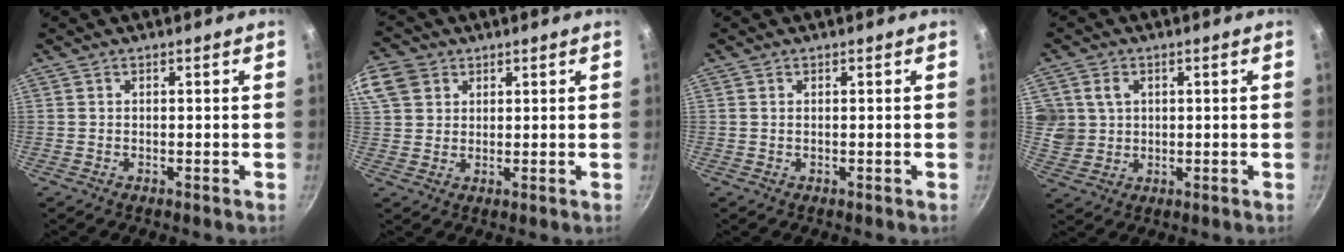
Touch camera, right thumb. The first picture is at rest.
{"total": 11.2, "force": [4.8, 9.0, 4.8], "torque": [-0.109, 0.017, 0.092]}
{"total": 0.0}
{"total": 6.0, "force": [1.6, 5.4, 2.2], "torque": [-0.022, -0.002, 0.037]}